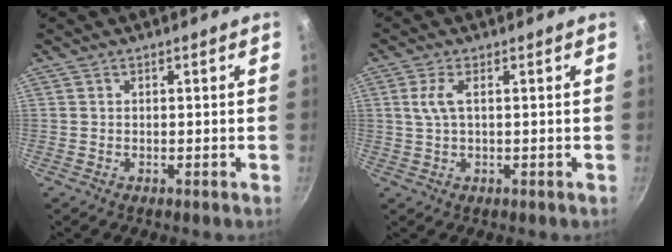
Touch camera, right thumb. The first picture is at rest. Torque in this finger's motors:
{"motor_torque": [-0.55, 0.44, 0.12, -0.10, 0.02]}